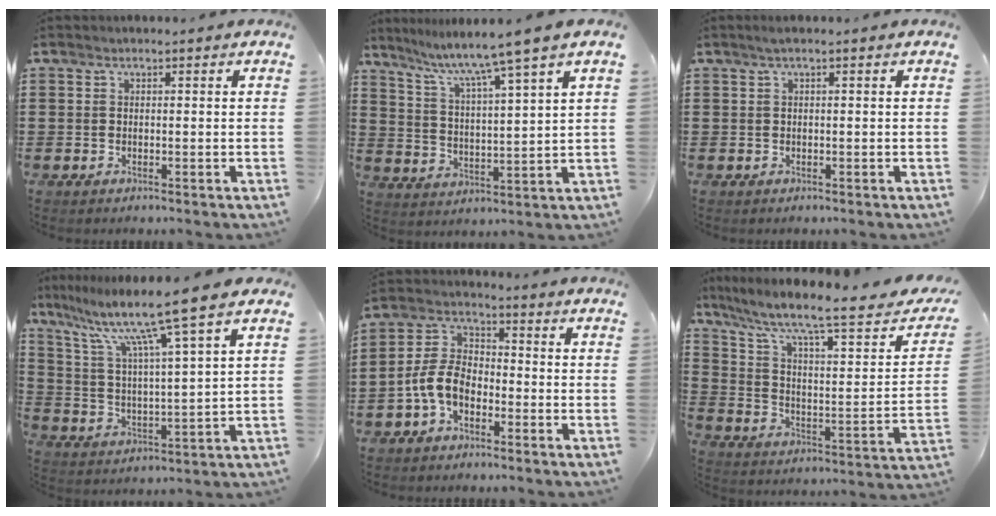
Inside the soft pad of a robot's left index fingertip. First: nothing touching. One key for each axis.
{"total": 6.6, "fx": 5.4, "fy": -1.3, "fz": 3.6, "tx": -0.093, "ty": -0.041, "tz": 0.082}
{"total": 0.9, "fx": 0.1, "fy": 0.0, "fz": 0.9, "tx": -0.012, "ty": -0.001, "tz": 0.003}
{"total": 11.0, "fx": 8.3, "fy": -0.4, "fz": 7.1, "tx": -0.167, "ty": -0.039, "tz": 0.132}
{"total": 6.3, "fx": -3.3, "fy": 3.7, "fz": 3.9, "tx": -0.107, "ty": 0.004, "tz": -0.073}
{"total": 9.6, "fx": 6.6, "fy": 1.7, "fz": 6.8, "tx": -0.141, "ty": -0.039, "tz": 0.099}